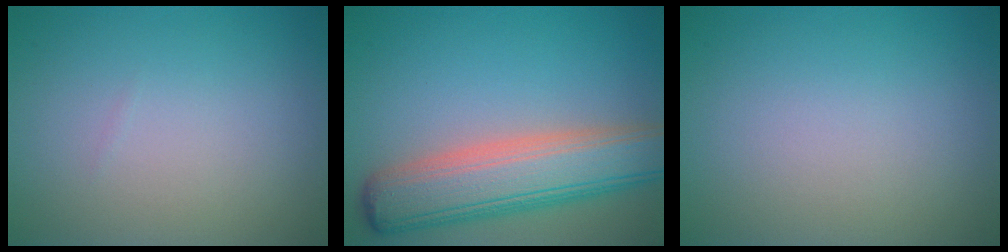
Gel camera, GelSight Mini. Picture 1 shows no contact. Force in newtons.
{"total": 8.2, "press": 8.1, "slide": 0.5}
{"total": 0.0}